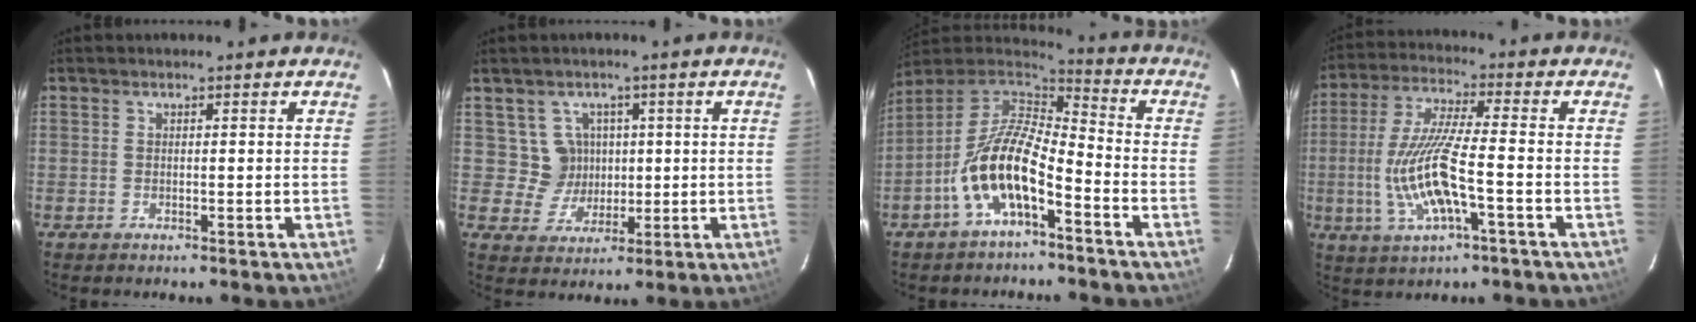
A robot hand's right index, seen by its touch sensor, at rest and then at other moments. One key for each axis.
{"total": 5.5, "fx": 1.2, "fy": 5.3, "fz": 0.5, "tx": -0.013, "ty": 0.018, "tz": 0.032}
{"total": 13.5, "fx": -6.5, "fy": 4.7, "fz": 10.9, "tx": -0.218, "ty": 0.003, "tz": -0.128}
{"total": 13.1, "fx": -3.4, "fy": 2.3, "fz": 12.4, "tx": -0.258, "ty": -0.007, "tz": -0.061}